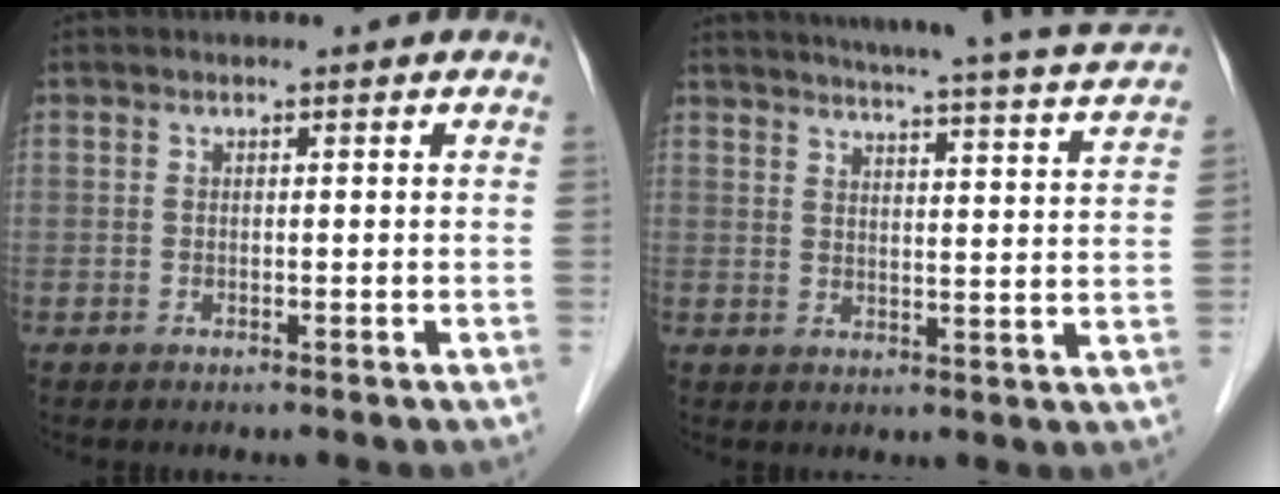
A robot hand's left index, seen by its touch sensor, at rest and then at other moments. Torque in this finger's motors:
{"motor_torque": [0.33, -0.36, 0.18, 0.10]}